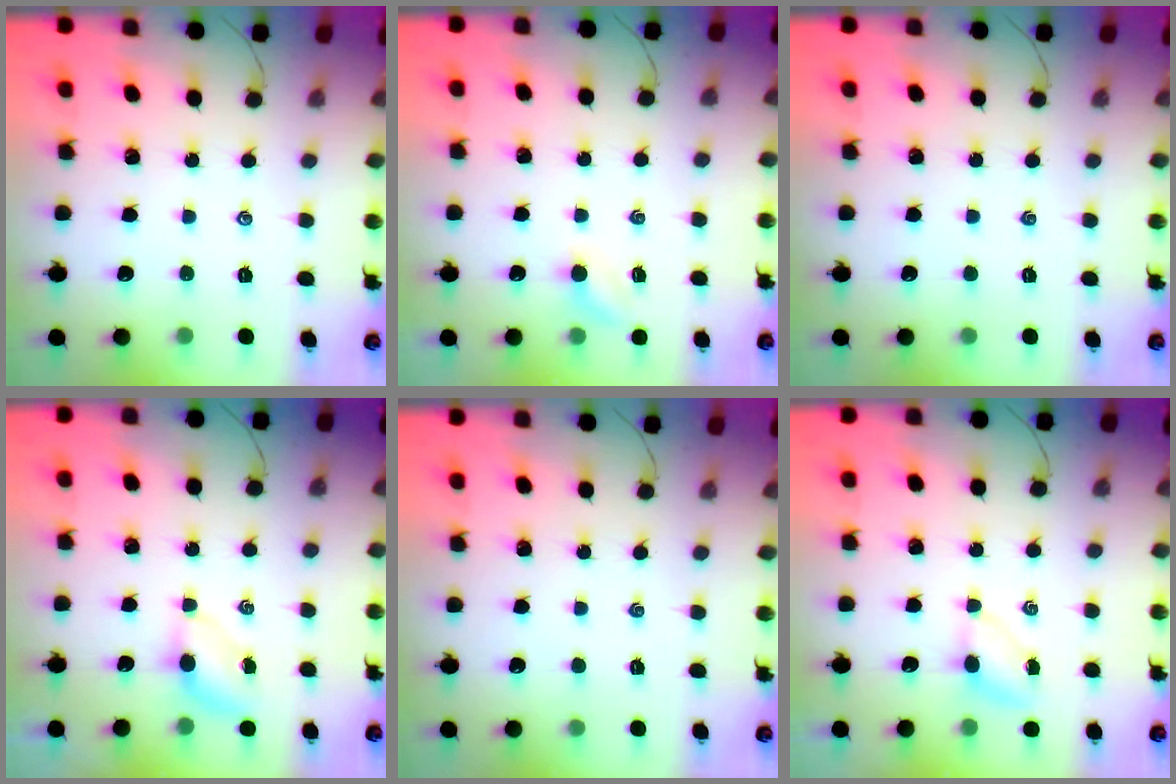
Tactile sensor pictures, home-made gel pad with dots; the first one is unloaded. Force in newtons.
{"total": 3.6, "press": 3.4, "slide": 1.1}
{"total": 0.0}
{"total": 4.0, "press": 3.9, "slide": 1.2}
{"total": 0.0}
{"total": 3.7, "press": 3.5, "slide": 1.2}